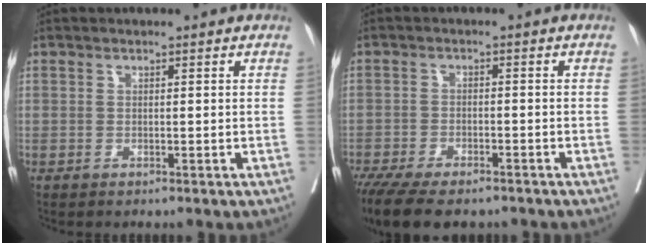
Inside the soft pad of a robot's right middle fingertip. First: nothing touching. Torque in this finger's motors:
{"motor_torque": [1.10, -1.04, 0.22, 0.12]}